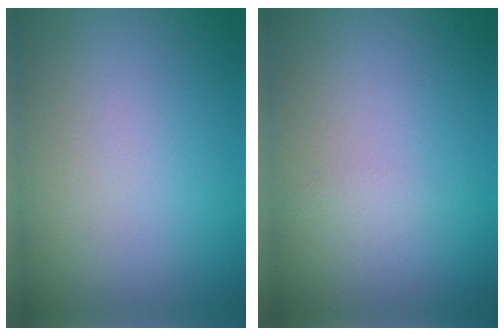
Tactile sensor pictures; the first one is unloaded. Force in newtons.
{"total": 0.8, "press": 0.7, "slide": 0.1}